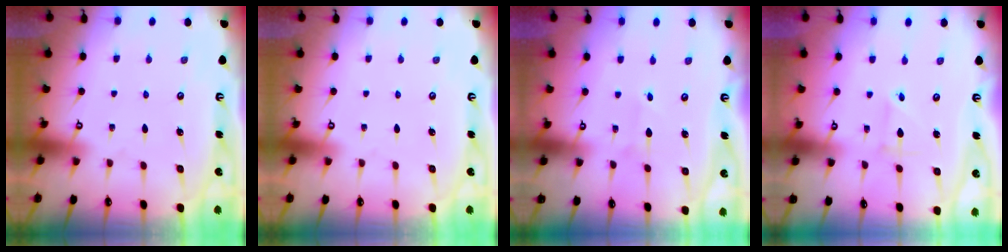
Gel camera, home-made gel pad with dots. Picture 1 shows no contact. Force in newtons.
{"total": 0.0}
{"total": 1.9, "press": 1.9, "slide": 0.1}
{"total": 2.8, "press": 2.8, "slide": 0.3}